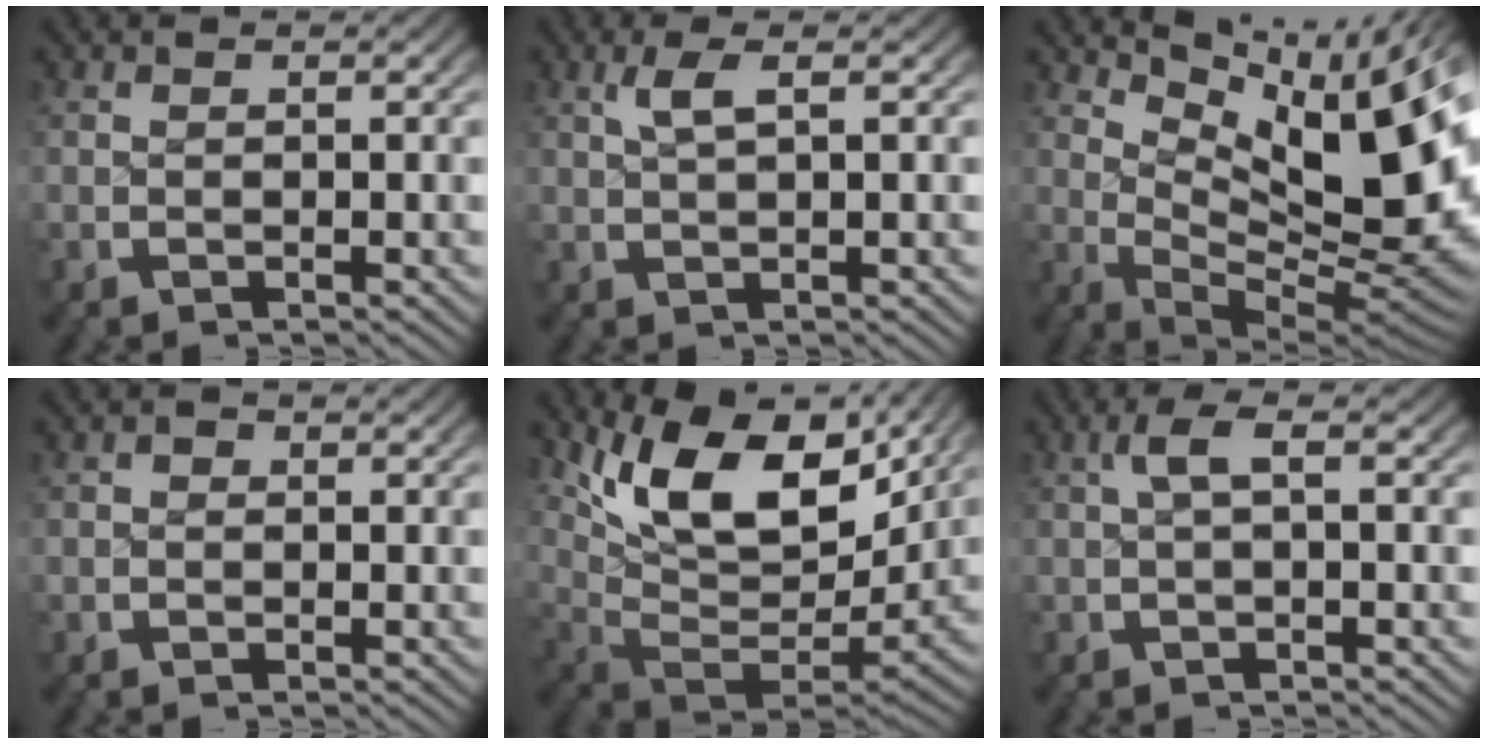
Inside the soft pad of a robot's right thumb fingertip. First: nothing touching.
{"total": 2.0, "force": [0.7, 0.3, 1.8], "torque": [-0.038, 0.006, 0.015]}
{"total": 15.2, "force": [0.8, 8.7, 12.4], "torque": [-0.189, -0.040, 0.026]}
{"total": 0.7, "force": [-0.1, 0.7, 0.2], "torque": [-0.004, -0.002, -0.004]}
{"total": 14.0, "force": [2.0, 8.2, 11.1], "torque": [-0.213, -0.021, 0.036]}
{"total": 2.3, "force": [0.2, 0.7, 2.2], "torque": [-0.043, 0.008, 0.002]}